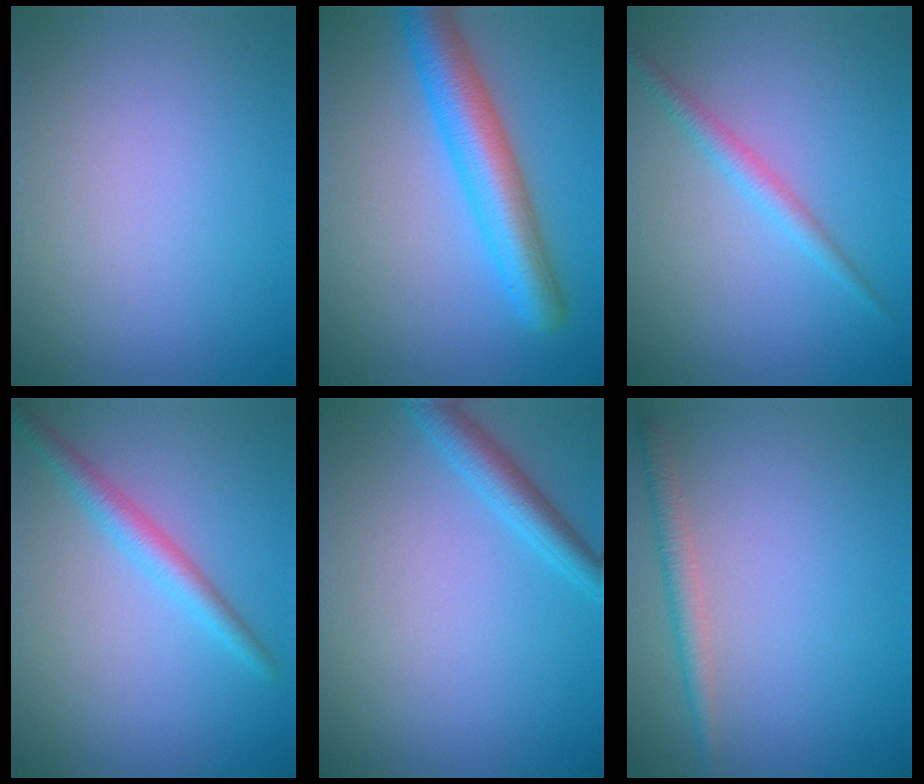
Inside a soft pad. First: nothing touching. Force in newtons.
{"total": 6.0, "press": 6.0, "slide": 0.1}
{"total": 1.8, "press": 1.8, "slide": 0.0}
{"total": 2.5, "press": 2.5, "slide": 0.1}
{"total": 2.9, "press": 2.9, "slide": 0.1}
{"total": 1.9, "press": 1.9, "slide": 0.0}